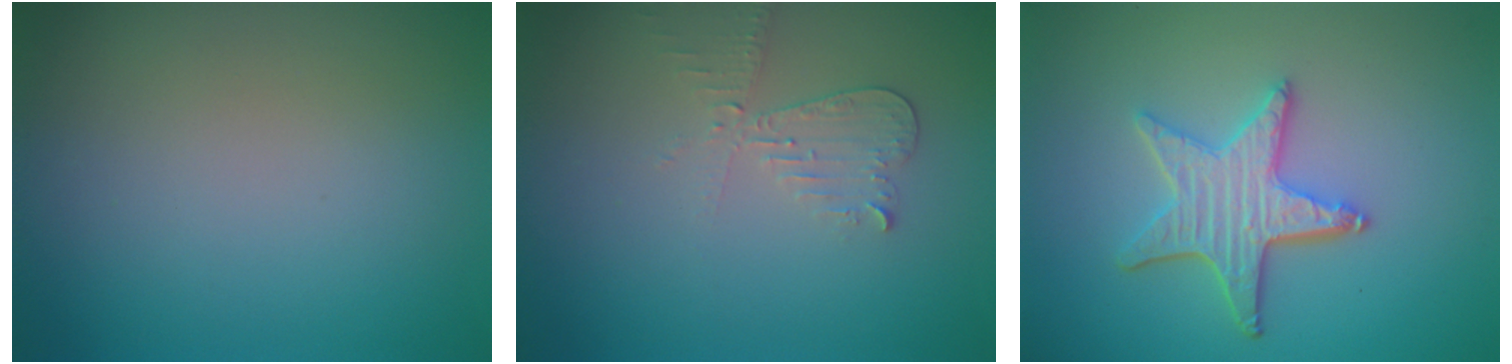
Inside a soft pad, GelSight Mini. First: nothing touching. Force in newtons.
{"total": 2.2, "press": 2.2, "slide": 0.1}
{"total": 4.4, "press": 3.7, "slide": 2.4}